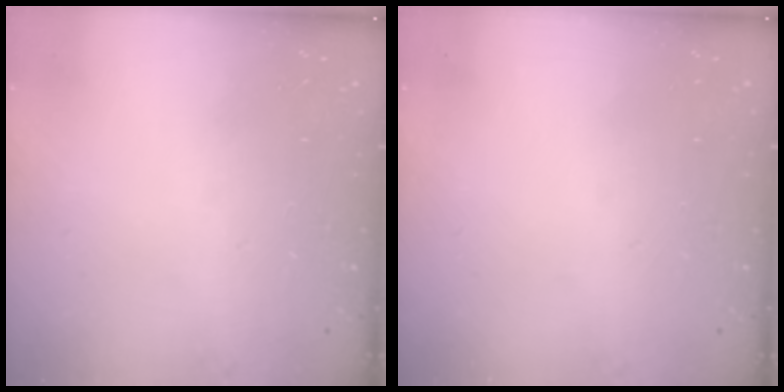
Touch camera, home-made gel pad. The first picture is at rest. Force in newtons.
{"total": 0.0}